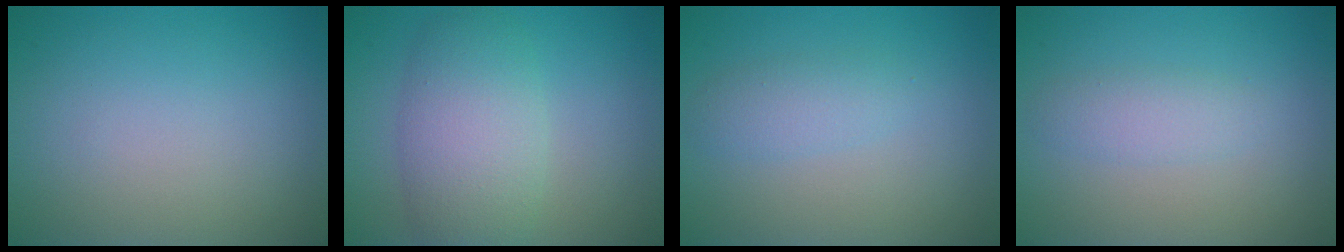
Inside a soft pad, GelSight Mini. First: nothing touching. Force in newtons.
{"total": 5.9, "press": 5.9, "slide": 0.3}
{"total": 2.0, "press": 2.0, "slide": 0.1}
{"total": 1.8, "press": 1.8, "slide": 0.1}